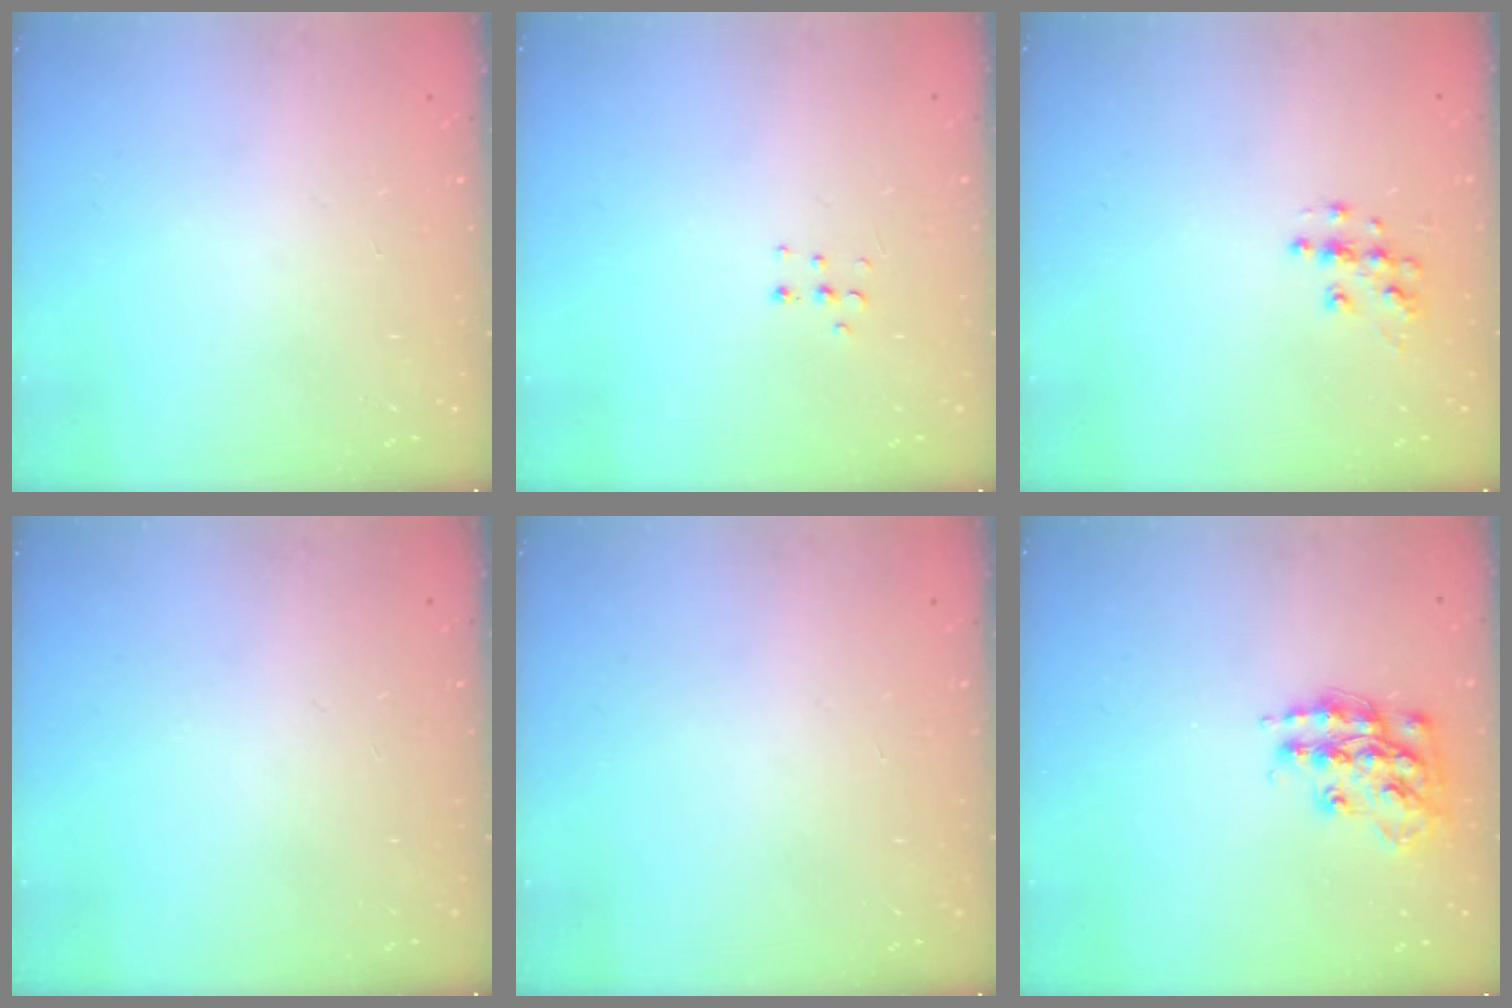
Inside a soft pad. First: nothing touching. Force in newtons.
{"total": 3.8, "press": 3.7, "slide": 0.9}
{"total": 6.3, "press": 6.3, "slide": 0.3}
{"total": 0.0}
{"total": 0.0}
{"total": 15.3, "press": 15.3, "slide": 1.0}